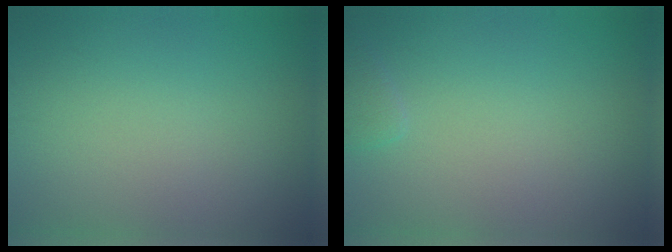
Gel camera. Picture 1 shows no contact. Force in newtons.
{"total": 0.9, "press": 0.9, "slide": 0.1}